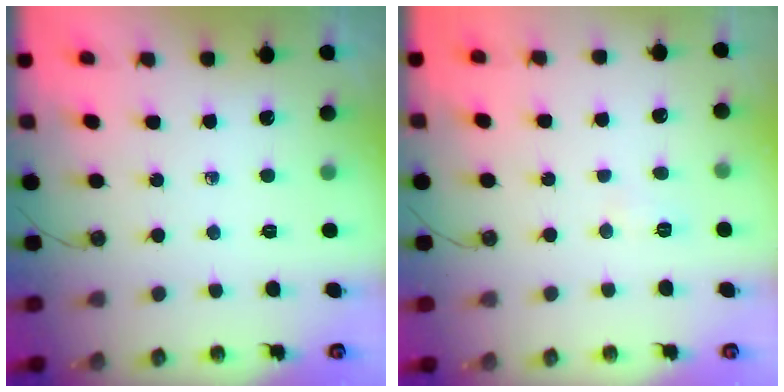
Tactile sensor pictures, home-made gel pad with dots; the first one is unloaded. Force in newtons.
{"total": 3.8, "press": 3.8, "slide": 0.5}